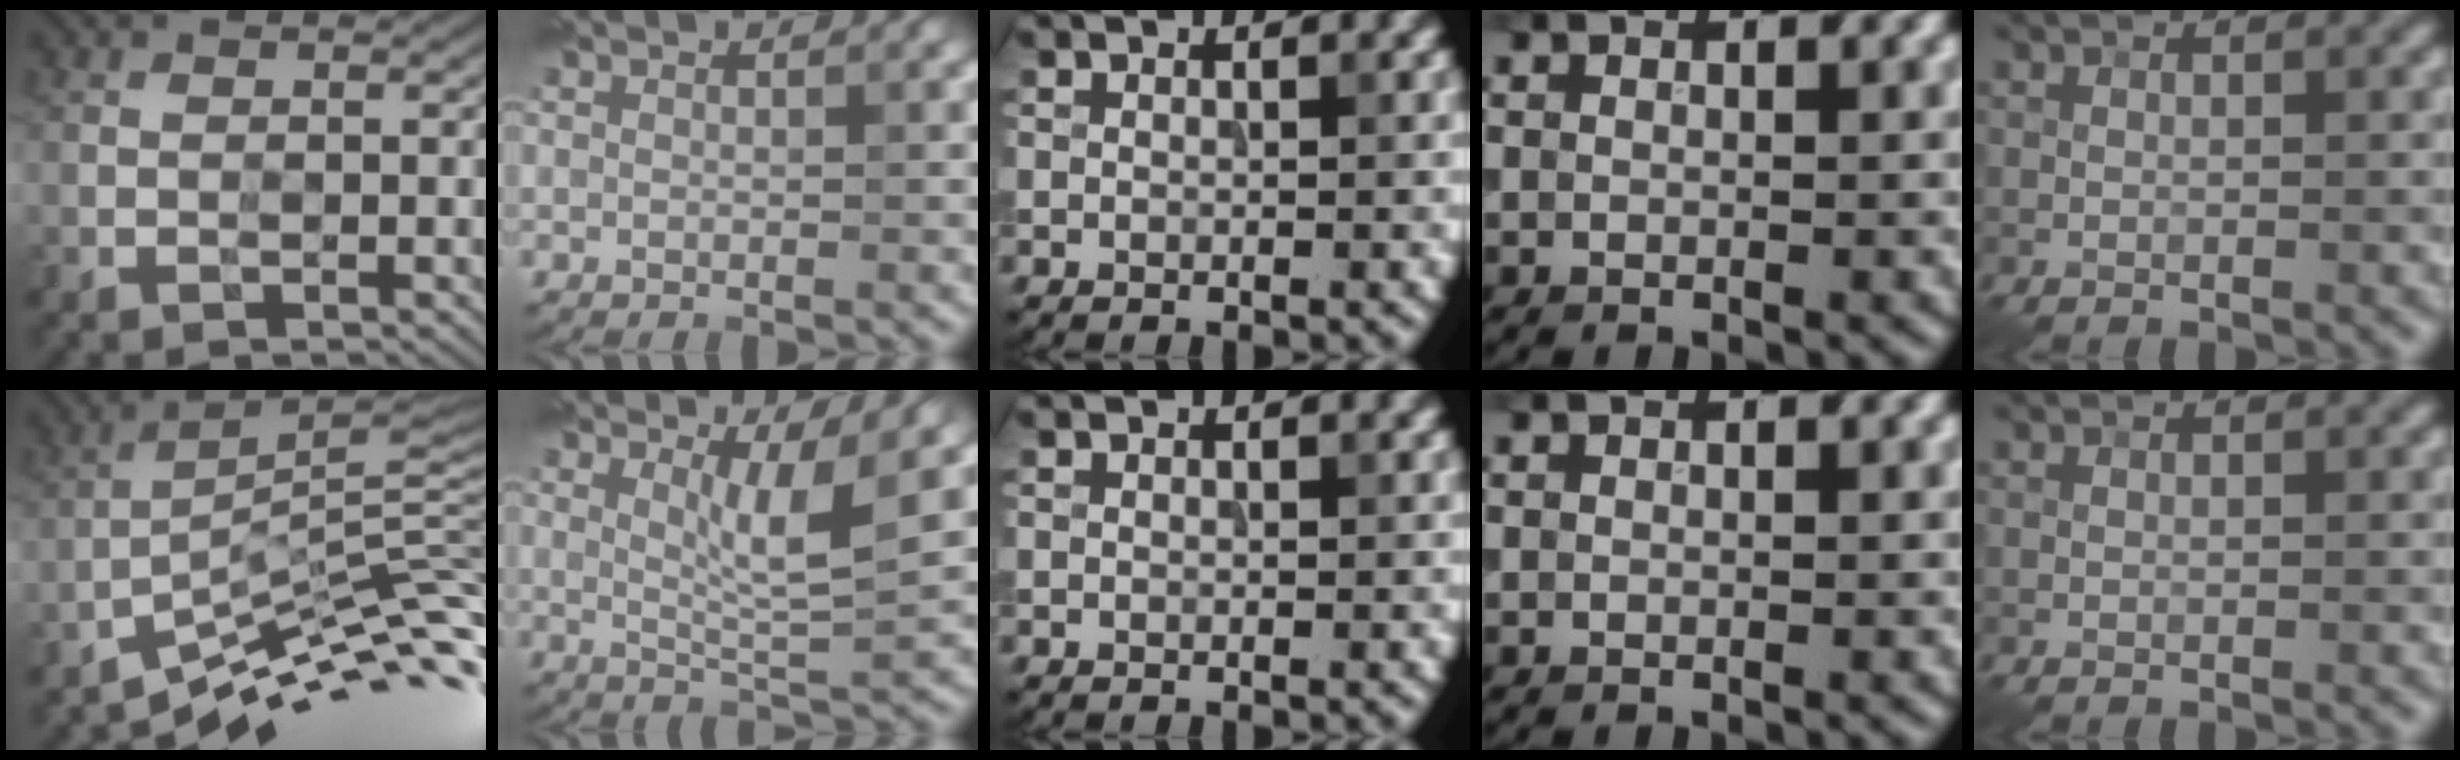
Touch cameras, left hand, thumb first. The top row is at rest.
{"thumb": {"total": 11.9, "force": [-7.4, 2.3, 9.0], "torque": [-0.158, 0.009, -0.130]}, "index": {"total": 4.2, "force": [1.6, 0.6, 3.9], "torque": [-0.066, -0.010, 0.029]}}